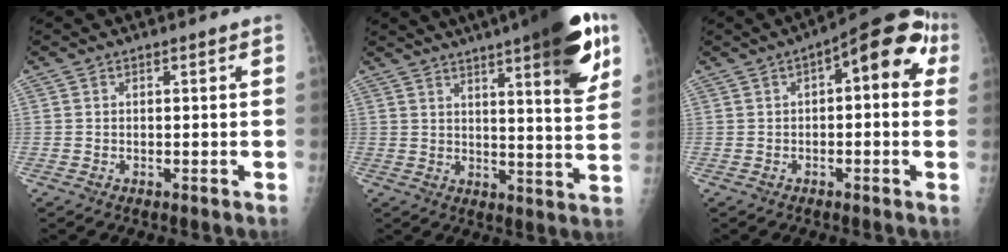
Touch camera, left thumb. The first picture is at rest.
{"total": 19.4, "force": [10.5, 3.8, 15.8], "torque": [-0.194, -0.034, 0.141]}
{"total": 12.5, "force": [3.2, 5.2, 10.9], "torque": [-0.114, 0.033, 0.031]}